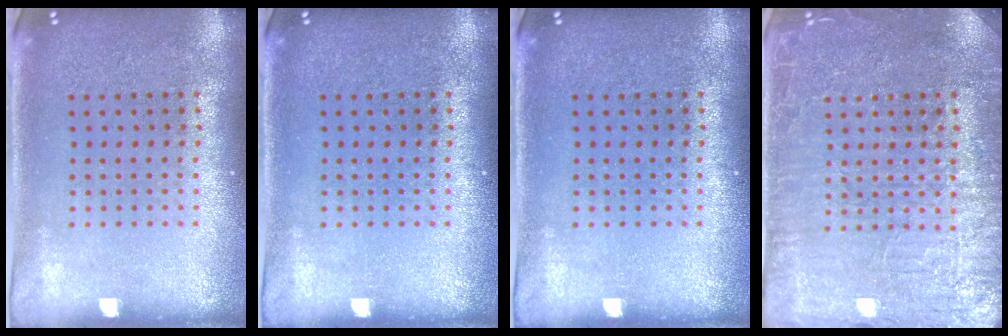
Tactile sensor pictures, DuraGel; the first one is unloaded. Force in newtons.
{"total": 0.0}
{"total": 0.0}
{"total": 4.0, "press": 3.9, "slide": 0.7}